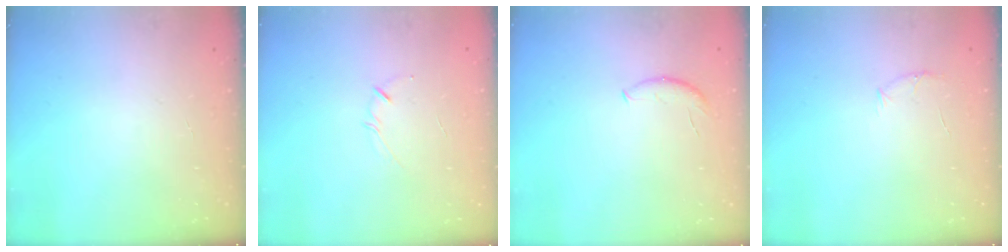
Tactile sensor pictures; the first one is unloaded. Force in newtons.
{"total": 2.1, "press": 2.1, "slide": 0.4}
{"total": 5.4, "press": 5.4, "slide": 0.2}
{"total": 5.2, "press": 5.0, "slide": 1.6}